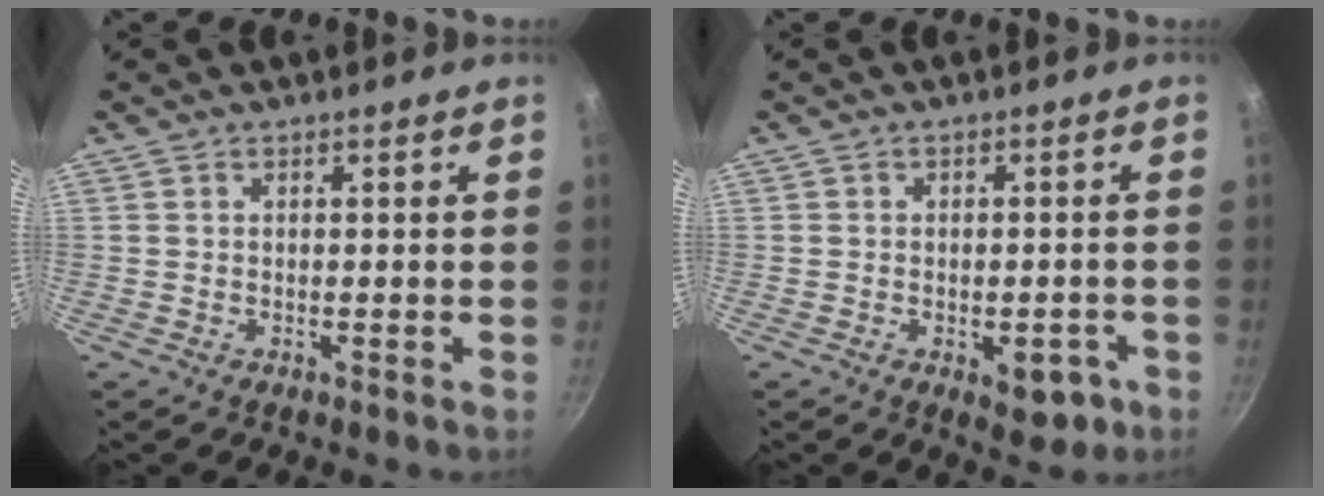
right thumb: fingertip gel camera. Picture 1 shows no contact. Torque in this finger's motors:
{"motor_torque": [-0.11, 0.25, -0.11, 0.09, 0.01]}